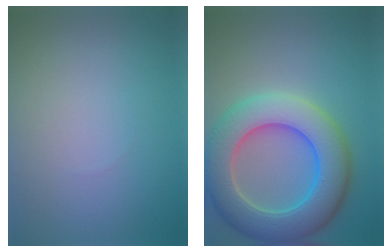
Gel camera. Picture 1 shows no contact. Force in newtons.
{"total": 10.2, "press": 10.2, "slide": 0.6}